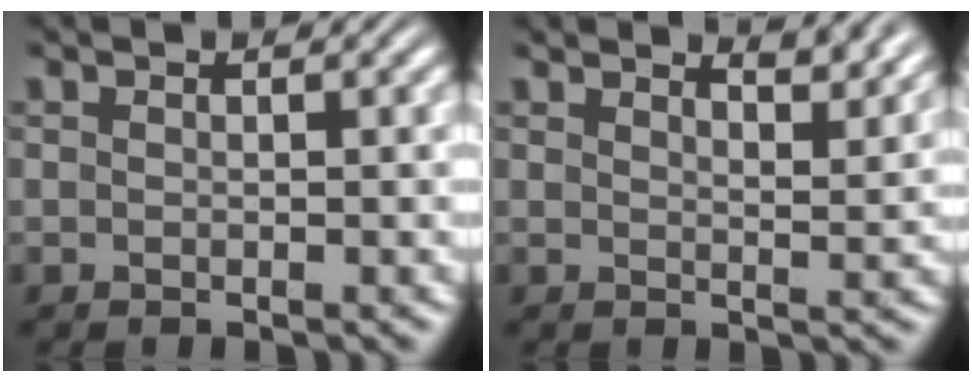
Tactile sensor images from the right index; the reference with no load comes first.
{"total": 3.4, "force": [3.2, 0.1, 1.1], "torque": [-0.013, -0.006, 0.052]}